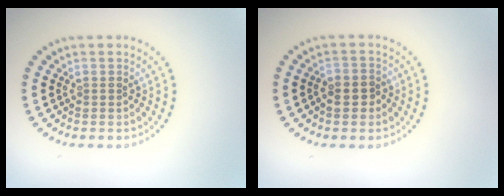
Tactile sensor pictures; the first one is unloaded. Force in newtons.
{"total": 2.1, "press": 2.0, "slide": 0.6}